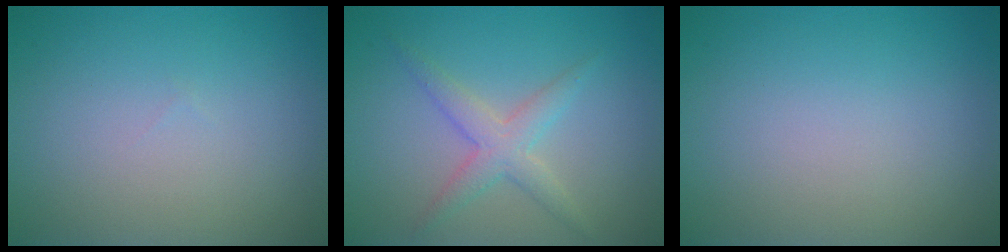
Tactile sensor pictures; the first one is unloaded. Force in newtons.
{"total": 2.7, "press": 2.7, "slide": 0.1}
{"total": 0.0}